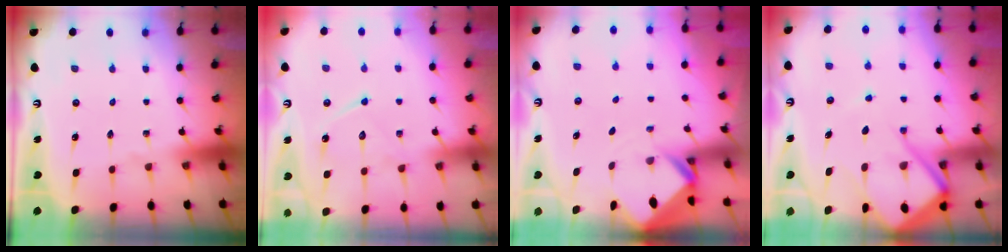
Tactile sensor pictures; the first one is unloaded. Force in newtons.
{"total": 11.4, "press": 11.3, "slide": 1.0}
{"total": 2.7, "press": 2.7, "slide": 0.2}
{"total": 13.3, "press": 13.3, "slide": 1.3}